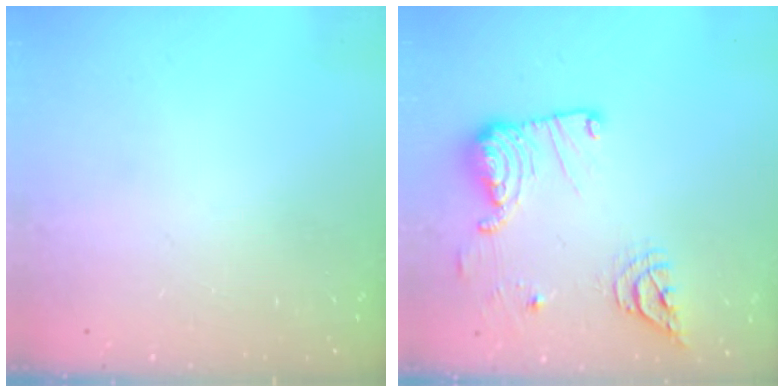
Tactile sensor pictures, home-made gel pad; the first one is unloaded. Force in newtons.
{"total": 15.4, "press": 15.3, "slide": 1.5}